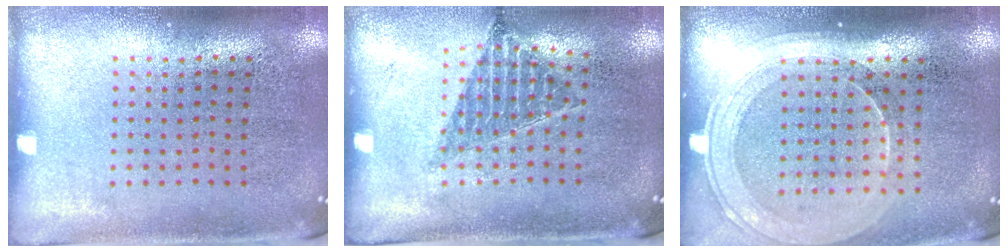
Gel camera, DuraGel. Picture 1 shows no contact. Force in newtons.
{"total": 0.9, "press": 0.9, "slide": 0.0}
{"total": 1.8, "press": 1.6, "slide": 0.8}